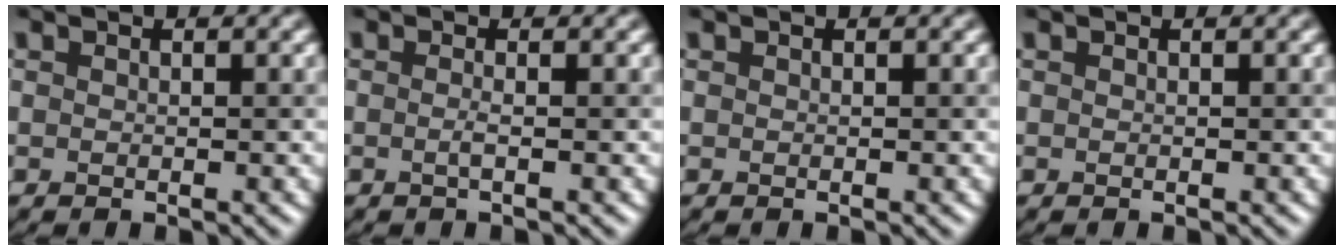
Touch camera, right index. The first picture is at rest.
{"total": 1.1, "force": [-0.2, 0.3, 1.1], "torque": [-0.017, -0.004, -0.007]}
{"total": 0.0}
{"total": 0.0}